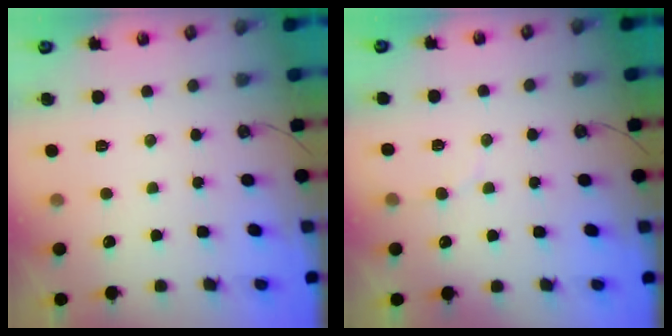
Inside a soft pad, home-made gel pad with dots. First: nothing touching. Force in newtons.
{"total": 4.1, "press": 3.8, "slide": 1.5}